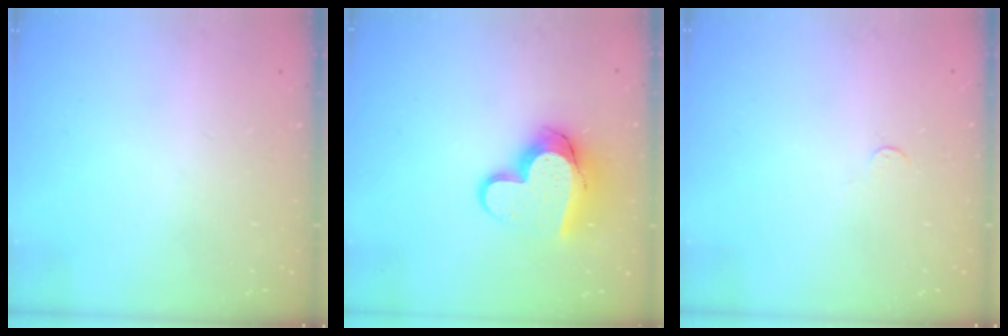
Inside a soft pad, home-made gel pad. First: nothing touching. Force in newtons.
{"total": 13.4, "press": 13.4, "slide": 1.1}
{"total": 3.2, "press": 3.2, "slide": 0.2}